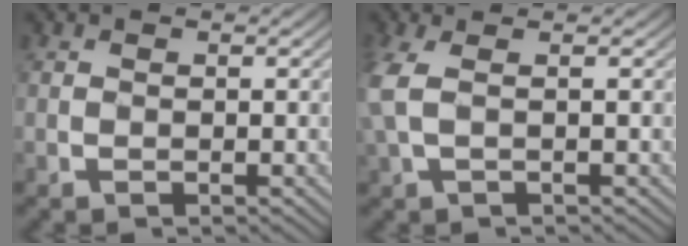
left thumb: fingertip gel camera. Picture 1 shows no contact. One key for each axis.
{"total": 4.0, "fx": 0.2, "fy": 1.8, "fz": 3.5, "tx": -0.111, "ty": 0.006, "tz": 0.001}